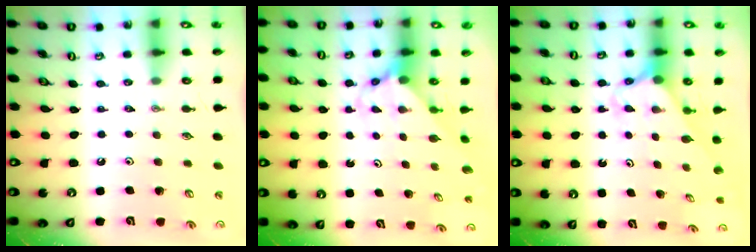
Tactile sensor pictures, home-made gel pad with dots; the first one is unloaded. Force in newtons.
{"total": 3.3, "press": 3.3, "slide": 0.3}
{"total": 2.4, "press": 2.4, "slide": 0.2}